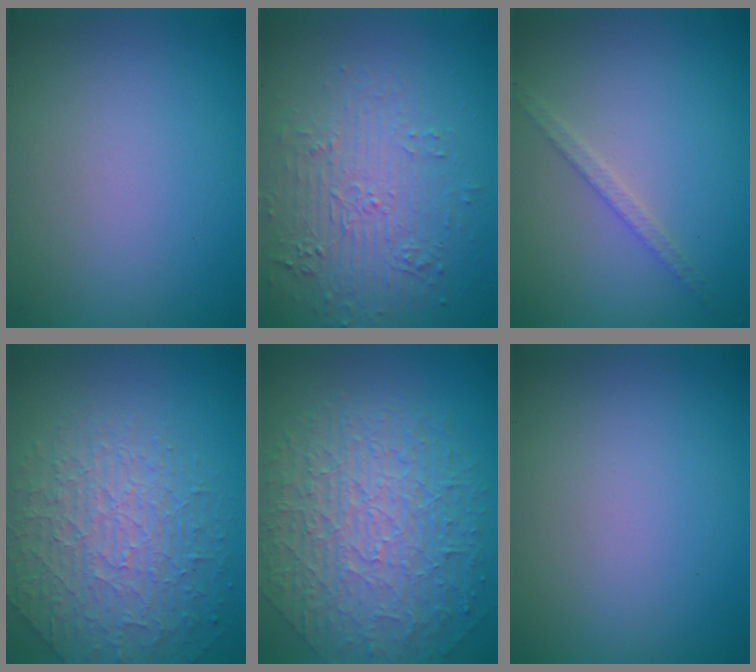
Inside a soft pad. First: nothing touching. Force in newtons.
{"total": 4.2, "press": 3.7, "slide": 2.0}
{"total": 1.7, "press": 1.7, "slide": 0.2}
{"total": 4.4, "press": 4.3, "slide": 1.0}
{"total": 10.1, "press": 6.6, "slide": 7.6}
{"total": 0.0}